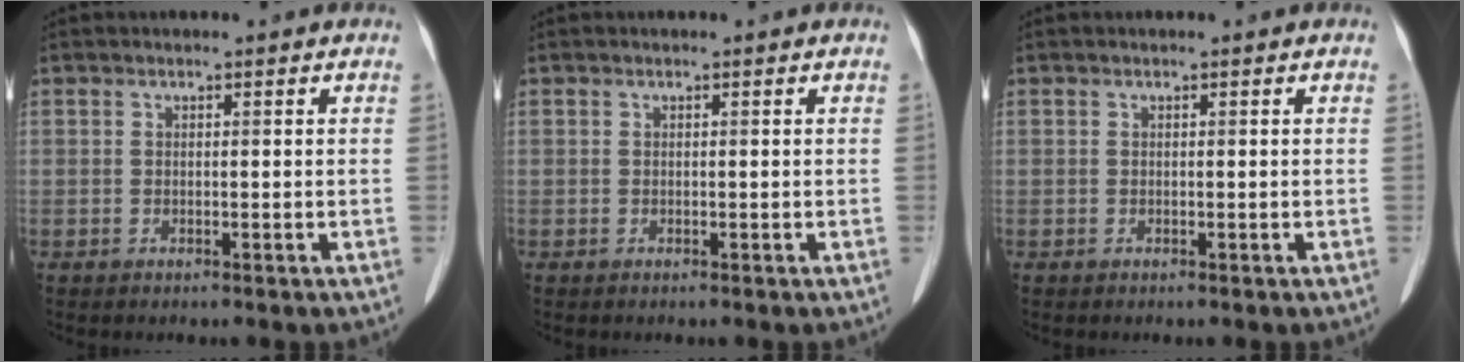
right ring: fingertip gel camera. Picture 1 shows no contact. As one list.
[{"total": 0.0}, {"total": 0.0}]